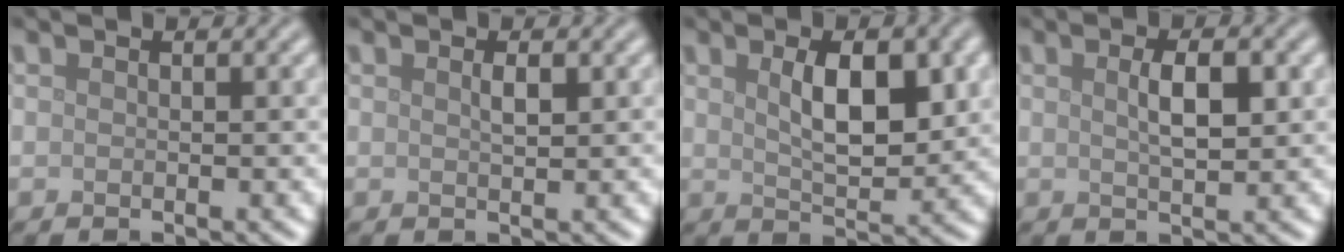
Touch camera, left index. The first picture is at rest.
{"total": 1.1, "force": [0.4, 0.3, 0.9], "torque": [-0.019, 0.001, 0.008]}
{"total": 5.5, "force": [1.5, 2.2, 4.8], "torque": [-0.081, 0.000, 0.028]}
{"total": 3.1, "force": [0.8, 0.9, 2.8], "torque": [-0.050, 0.003, 0.014]}